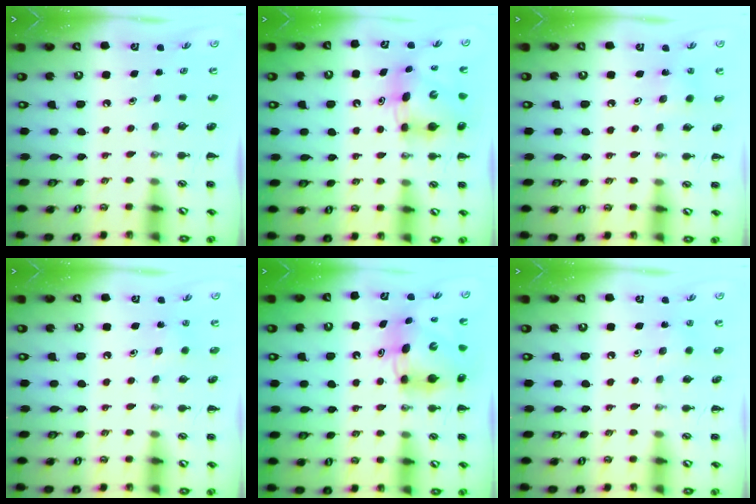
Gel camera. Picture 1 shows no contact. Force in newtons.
{"total": 8.9, "press": 8.7, "slide": 1.9}
{"total": 2.8, "press": 2.7, "slide": 0.8}
{"total": 2.2, "press": 2.0, "slide": 0.8}
{"total": 8.9, "press": 8.6, "slide": 2.4}
{"total": 2.2, "press": 2.0, "slide": 0.8}